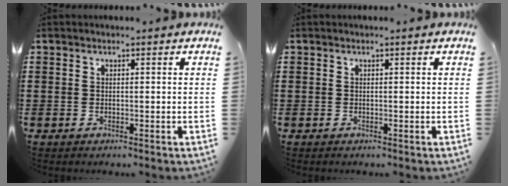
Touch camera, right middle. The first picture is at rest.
{"total": 0.0}